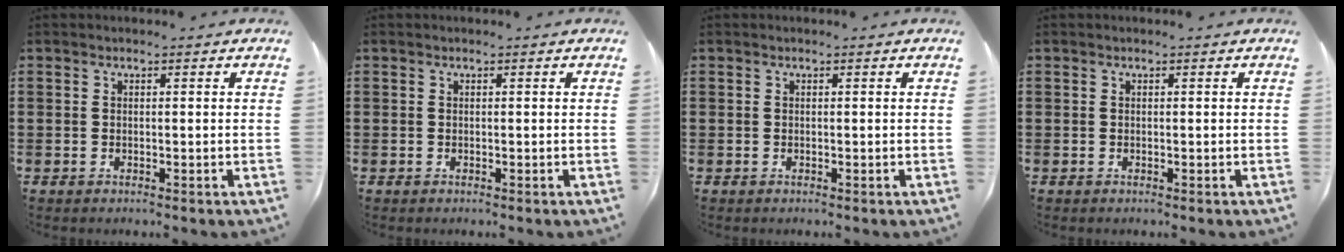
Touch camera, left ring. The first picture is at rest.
{"total": 0.0}
{"total": 0.0}
{"total": 0.0}